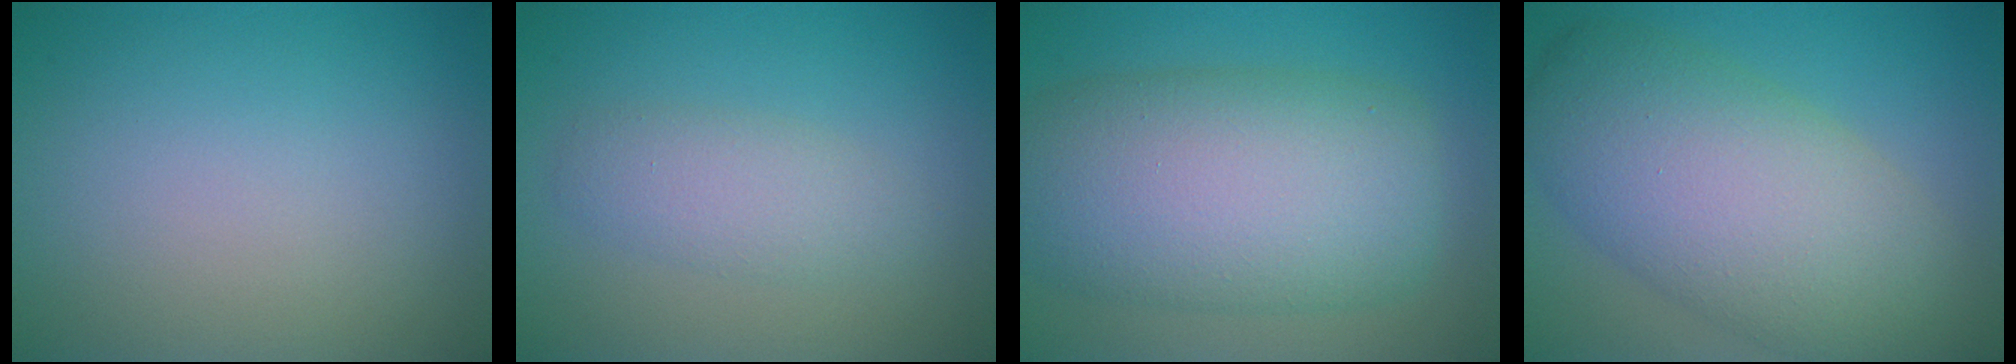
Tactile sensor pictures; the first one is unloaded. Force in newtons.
{"total": 2.7, "press": 2.7, "slide": 0.2}
{"total": 11.4, "press": 11.3, "slide": 0.2}
{"total": 10.5, "press": 10.4, "slide": 0.7}